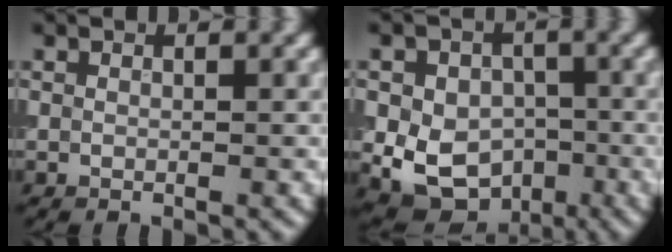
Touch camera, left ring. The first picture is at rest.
{"total": 9.1, "force": [-2.0, 7.2, 5.1], "torque": [-0.054, -0.013, -0.046]}